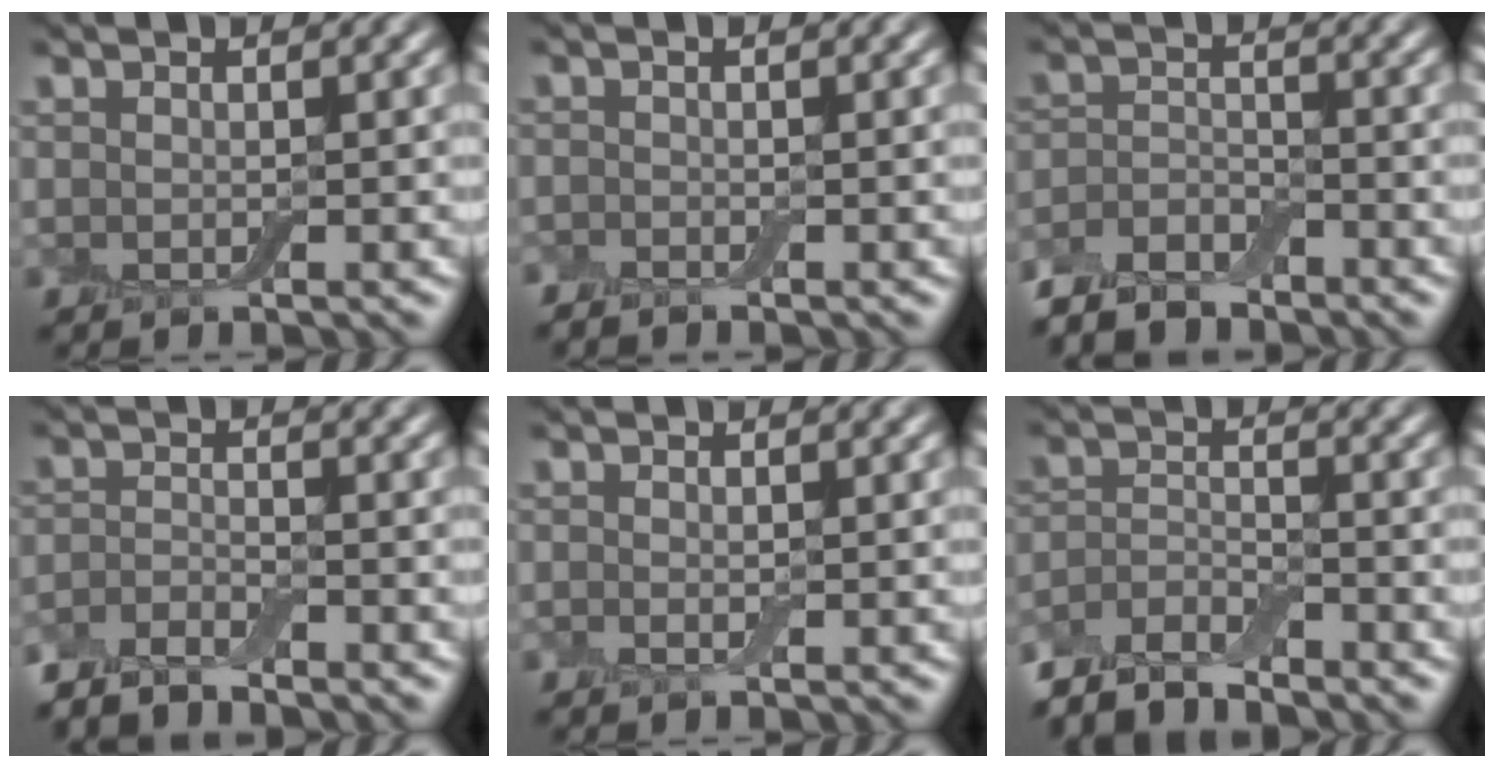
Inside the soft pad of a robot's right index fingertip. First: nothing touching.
{"total": 1.0, "force": [-1.0, 0.1, 0.2], "torque": [-0.008, -0.003, -0.025]}
{"total": 4.1, "force": [-3.6, 1.5, 1.3], "torque": [-0.025, -0.002, -0.073]}
{"total": 3.1, "force": [-2.8, 0.7, 0.9], "torque": [-0.021, -0.001, -0.063]}
{"total": 0.6, "force": [-0.1, 0.3, 0.5], "torque": [-0.010, -0.001, -0.003]}
{"total": 4.6, "force": [-4.2, 1.3, 1.4], "torque": [-0.024, -0.002, -0.088]}